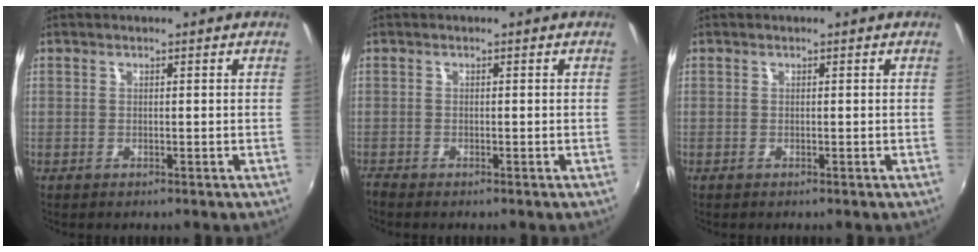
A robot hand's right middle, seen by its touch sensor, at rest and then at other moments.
{"total": 1.0, "force": [-1.0, 0.1, 0.2], "torque": [-0.007, -0.005, -0.023]}
{"total": 0.0}